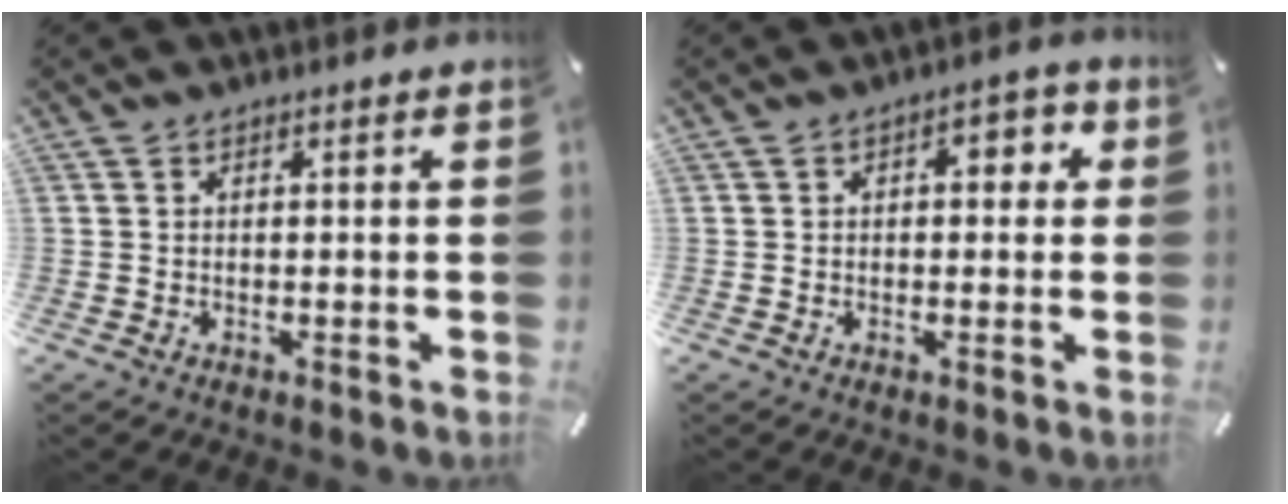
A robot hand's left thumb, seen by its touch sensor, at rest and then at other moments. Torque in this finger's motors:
{"motor_torque": [0.75, 1.17, 0.34, -0.47, 0.00]}